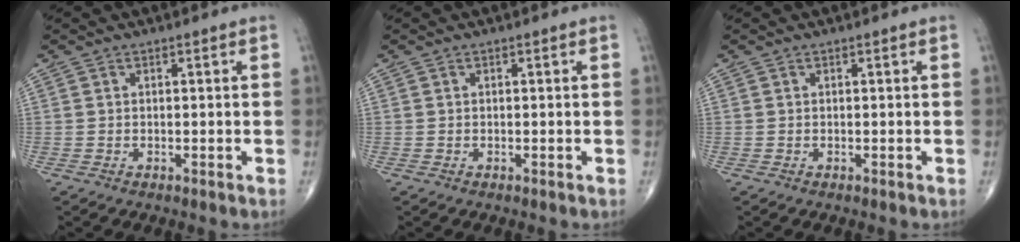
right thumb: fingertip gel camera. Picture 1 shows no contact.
{"total": 0.0}
{"total": 0.0}